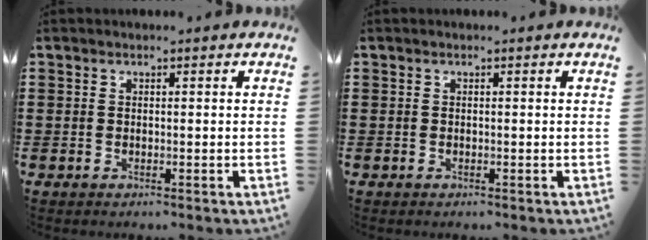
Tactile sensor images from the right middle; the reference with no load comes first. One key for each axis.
{"total": 0.0}